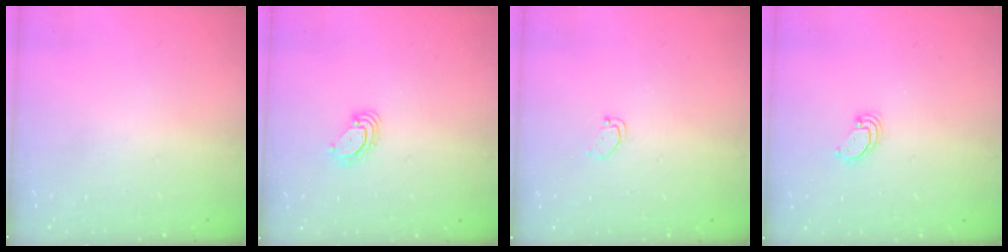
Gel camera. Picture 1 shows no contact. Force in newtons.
{"total": 3.5, "press": 3.5, "slide": 0.3}
{"total": 1.7, "press": 1.7, "slide": 0.2}
{"total": 2.6, "press": 2.6, "slide": 0.1}